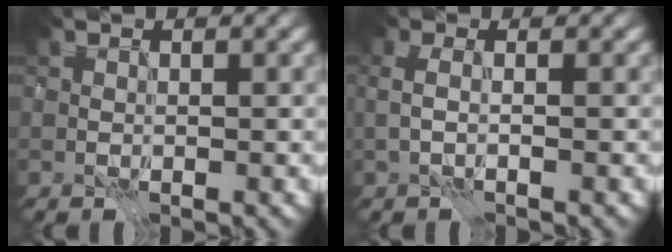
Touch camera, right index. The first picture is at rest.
{"total": 0.9, "force": [-0.5, 0.0, 0.7], "torque": [-0.014, -0.001, -0.012]}